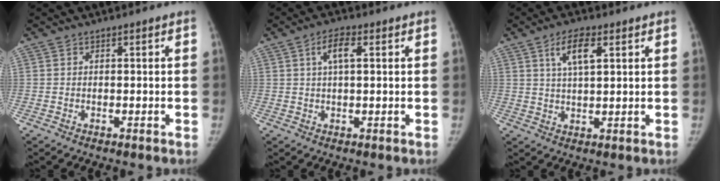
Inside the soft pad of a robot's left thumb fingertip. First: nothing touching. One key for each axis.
{"total": 4.6, "fx": 1.6, "fy": 1.7, "fz": 4.0, "tx": -0.074, "ty": 0.008, "tz": 0.028}
{"total": 6.4, "fx": 2.9, "fy": 2.4, "fz": 5.2, "tx": -0.092, "ty": -0.006, "tz": 0.054}